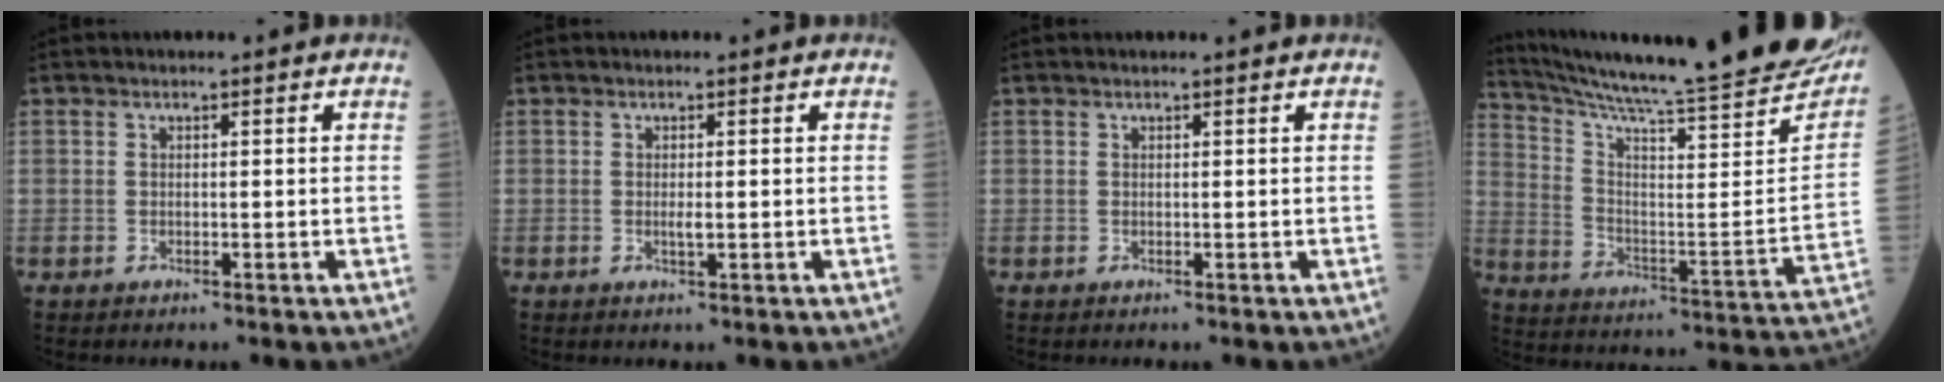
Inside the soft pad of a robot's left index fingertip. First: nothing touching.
{"total": 0.9, "force": [0.1, 0.1, 0.9], "torque": [-0.022, -0.003, 0.003]}
{"total": 1.5, "force": [1.3, -0.1, 0.5], "torque": [-0.007, 0.010, 0.020]}
{"total": 29.2, "force": [25.8, 0.7, 13.8], "torque": [-0.228, -0.108, 0.350]}